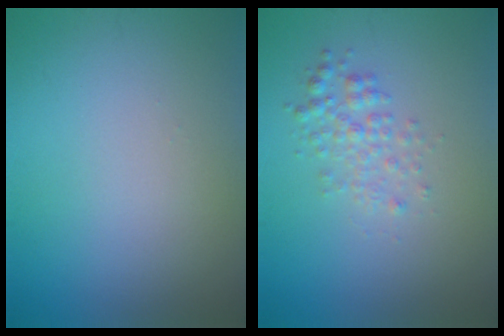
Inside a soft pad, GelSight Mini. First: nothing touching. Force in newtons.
{"total": 2.0, "press": 2.0, "slide": 0.1}